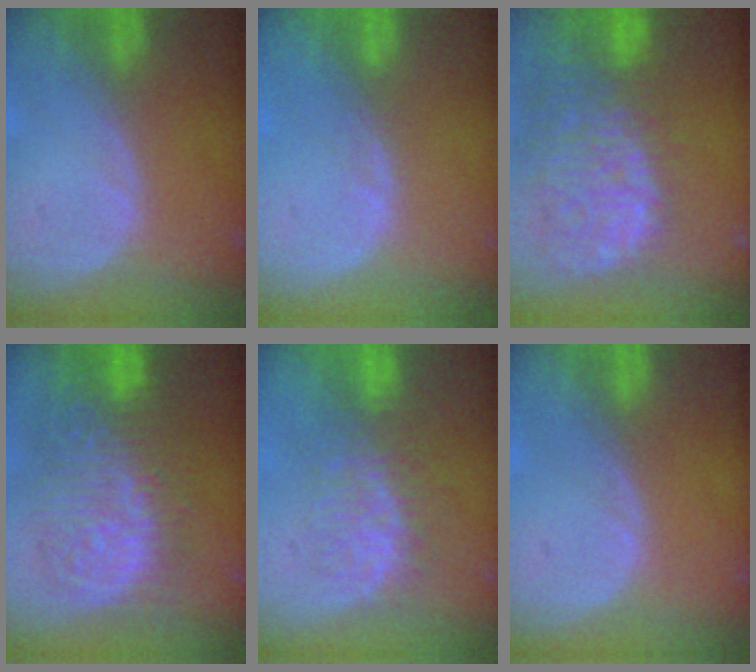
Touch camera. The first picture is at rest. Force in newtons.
{"total": 0.8, "press": 0.8, "slide": 0.3}
{"total": 14.4, "press": 11.9, "slide": 8.2}
{"total": 13.2, "press": 13.2, "slide": 1.4}
{"total": 7.7, "press": 7.4, "slide": 1.9}
{"total": 0.0}